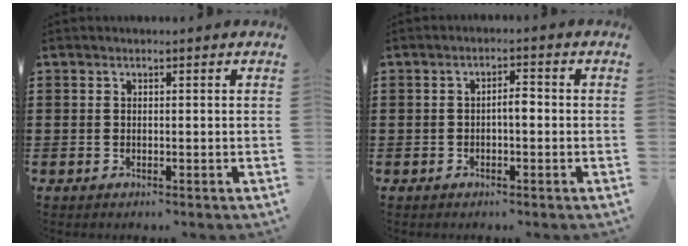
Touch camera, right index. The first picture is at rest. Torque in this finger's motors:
{"motor_torque": [0.57, -0.21, 0.09, 0.04]}